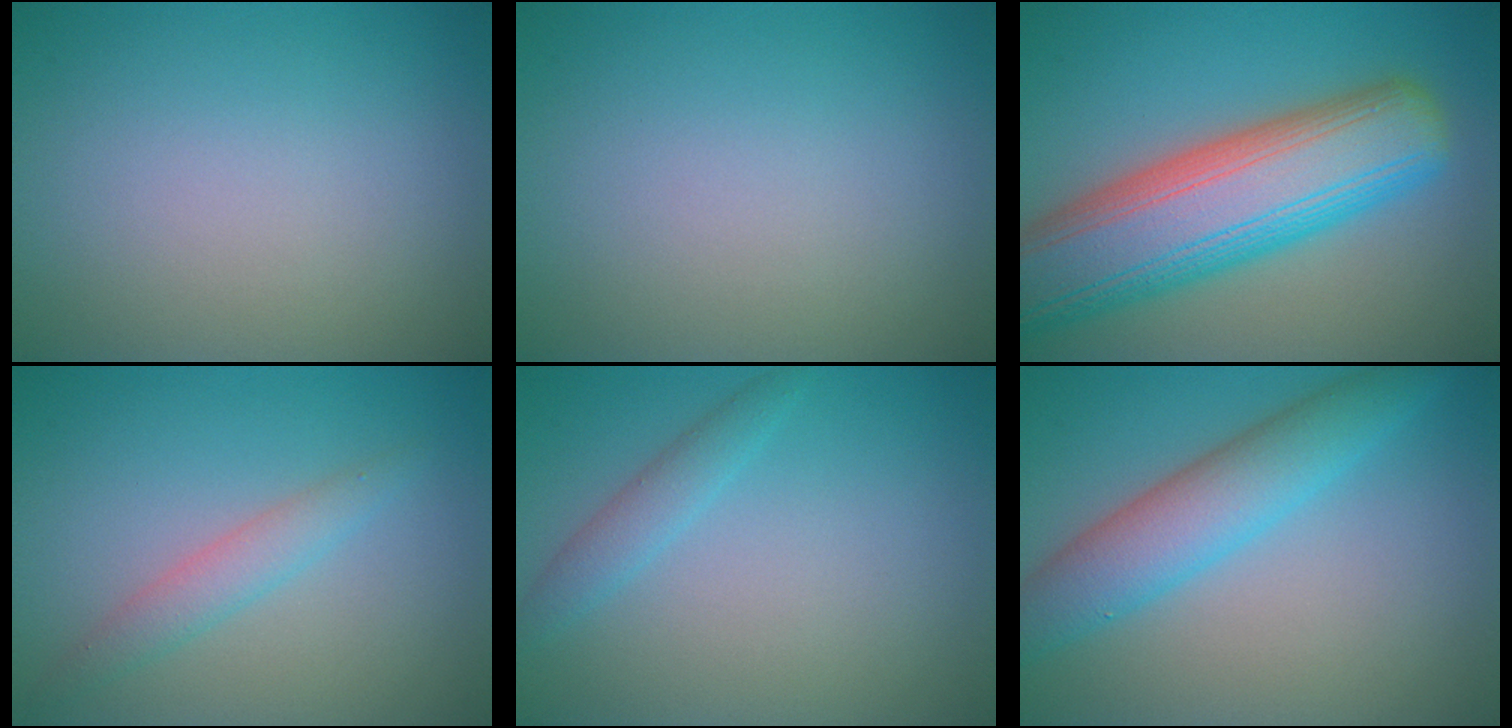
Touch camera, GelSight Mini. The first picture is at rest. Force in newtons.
{"total": 0.0}
{"total": 12.5, "press": 12.4, "slide": 0.7}
{"total": 2.1, "press": 2.1, "slide": 0.1}
{"total": 1.8, "press": 1.8, "slide": 0.1}
{"total": 5.6, "press": 5.6, "slide": 0.2}